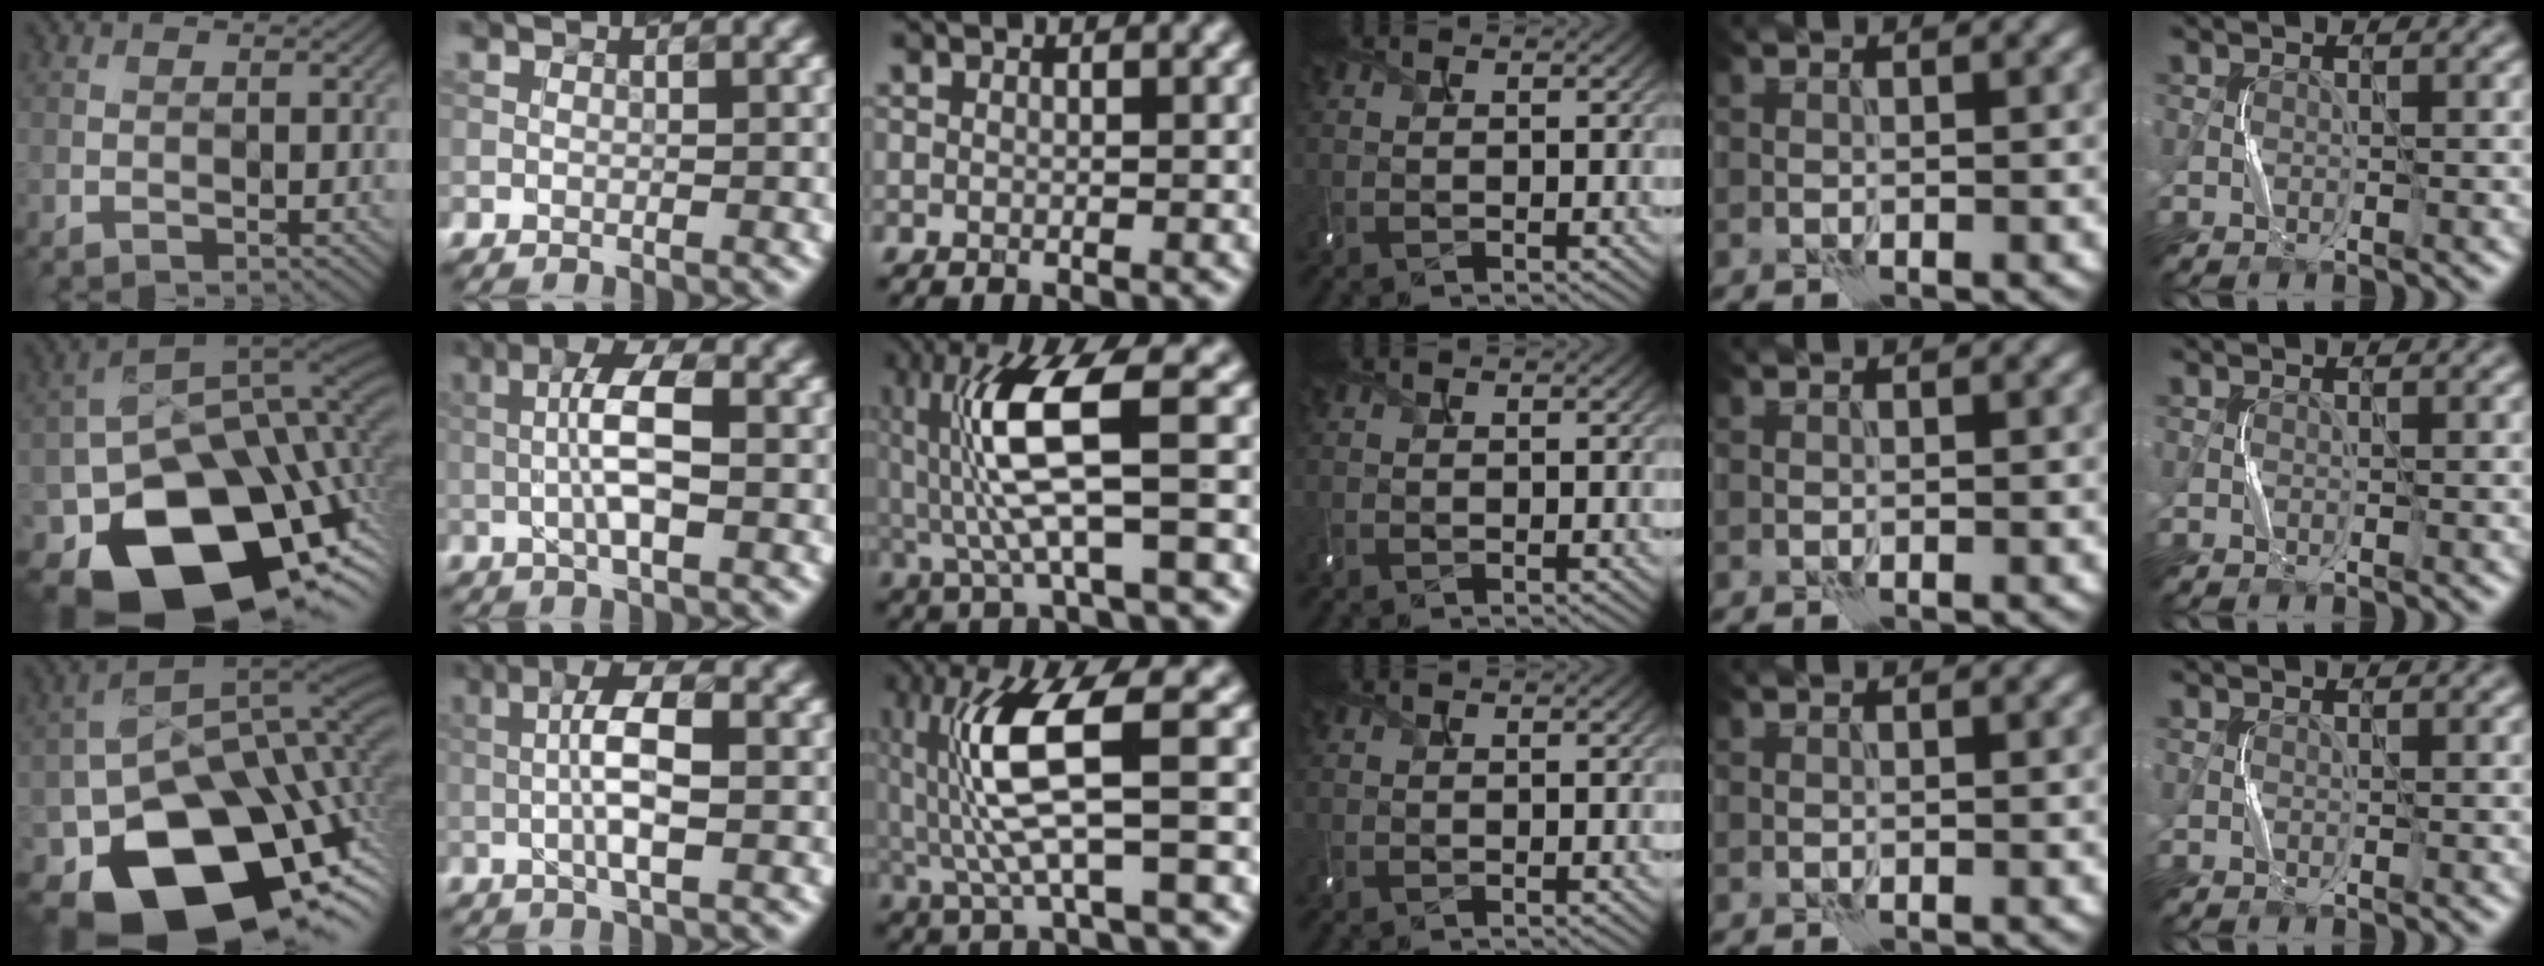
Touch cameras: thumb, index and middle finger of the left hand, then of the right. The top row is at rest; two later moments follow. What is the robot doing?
{"motion": "shake", "object": "tambourine"}